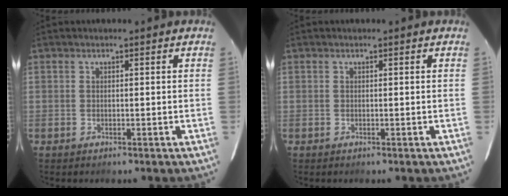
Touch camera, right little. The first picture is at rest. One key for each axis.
{"total": 0.0}